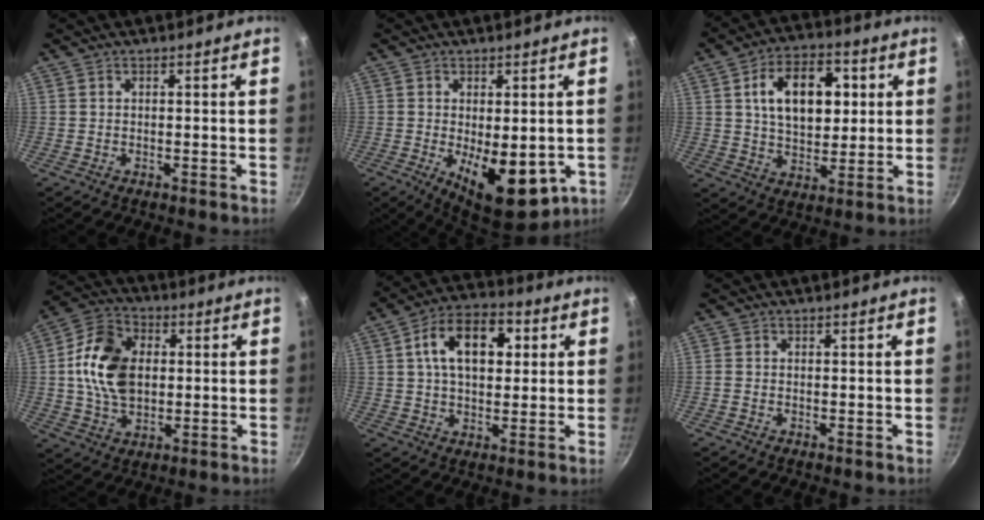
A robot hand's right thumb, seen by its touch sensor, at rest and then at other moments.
{"total": 13.0, "force": [-2.7, 6.4, 11.0], "torque": [-0.135, -0.015, -0.021]}
{"total": 15.3, "force": [3.5, 9.6, 11.4], "torque": [-0.144, -0.001, 0.054]}
{"total": 14.8, "force": [1.4, 10.4, 10.5], "torque": [-0.168, 0.010, 0.014]}
{"total": 14.0, "force": [3.5, 8.7, 10.4], "torque": [-0.137, 0.012, 0.045]}
{"total": 0.8, "force": [-0.3, 0.6, 0.4], "torque": [-0.009, 0.002, -0.009]}